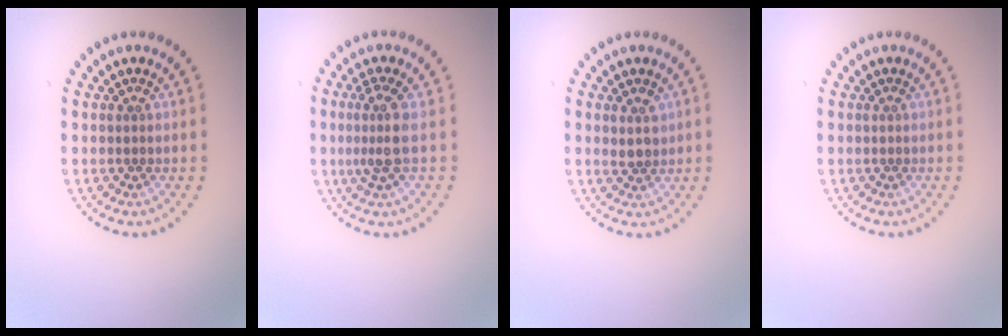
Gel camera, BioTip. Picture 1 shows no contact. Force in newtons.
{"total": 2.6, "press": 1.9, "slide": 1.9}
{"total": 1.8, "press": 1.6, "slide": 0.9}
{"total": 0.0}